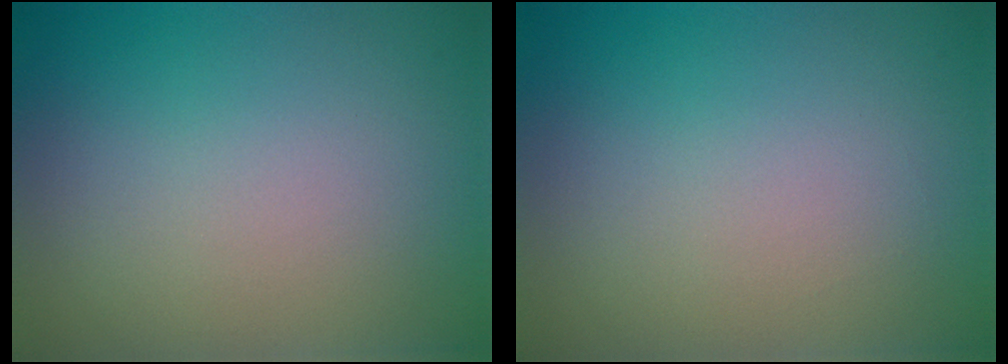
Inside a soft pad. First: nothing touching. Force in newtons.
{"total": 0.0}